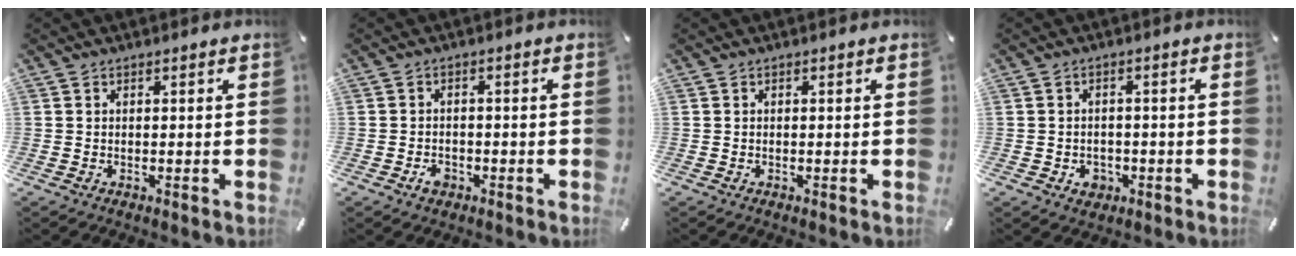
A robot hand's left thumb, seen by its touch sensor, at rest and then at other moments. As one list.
[{"total": 2.5, "force": [-1.4, 1.8, 1.0], "torque": [-0.017, 0.009, -0.028]}, {"total": 0.0}, {"total": 3.5, "force": [-1.4, 3.0, 1.3], "torque": [-0.012, 0.001, -0.026]}]